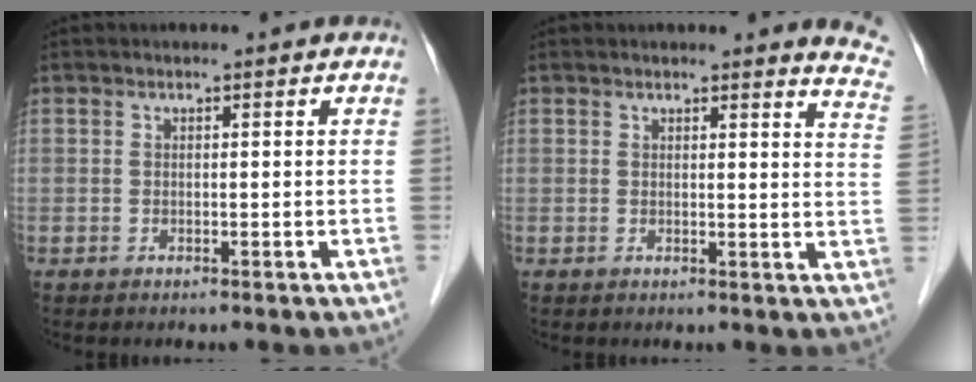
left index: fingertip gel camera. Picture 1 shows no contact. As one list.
[{"total": 7.0, "force": [6.8, 0.3, 1.9], "torque": [-0.003, -0.050, 0.038]}]